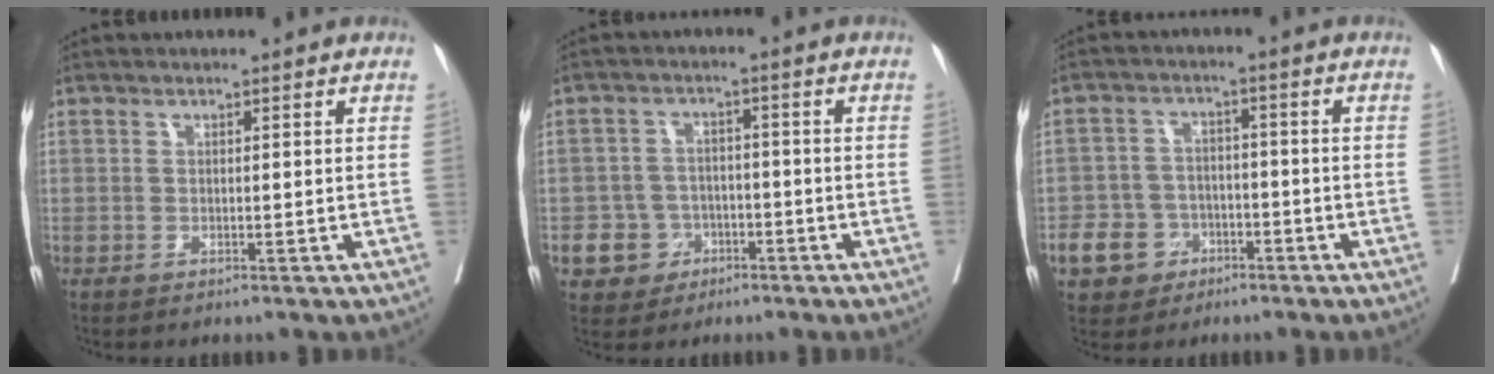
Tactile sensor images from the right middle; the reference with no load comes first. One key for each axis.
{"total": 5.1, "fx": -2.2, "fy": 4.6, "fz": 0.7, "tx": -0.007, "ty": 0.012, "tz": -0.033}
{"total": 6.1, "fx": -3.0, "fy": 5.1, "fz": 1.4, "tx": -0.027, "ty": 0.010, "tz": -0.045}